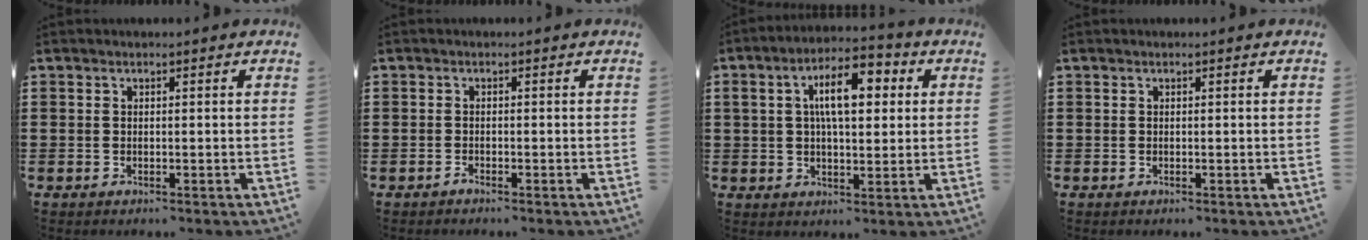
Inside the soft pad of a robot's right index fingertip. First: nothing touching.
{"total": 0.6, "force": [-0.6, 0.0, 0.1], "torque": [-0.002, -0.001, -0.012]}
{"total": 9.4, "force": [2.5, 4.0, 8.1], "torque": [-0.140, 0.008, 0.035]}
{"total": 0.0}